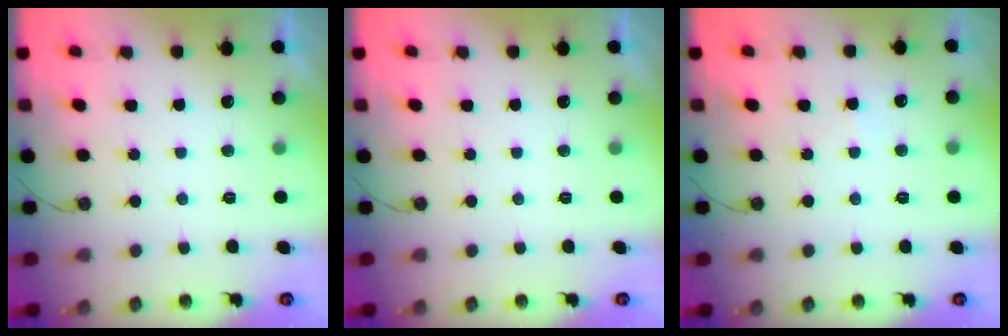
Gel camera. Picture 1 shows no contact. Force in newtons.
{"total": 0.0}
{"total": 2.8, "press": 2.8, "slide": 0.5}